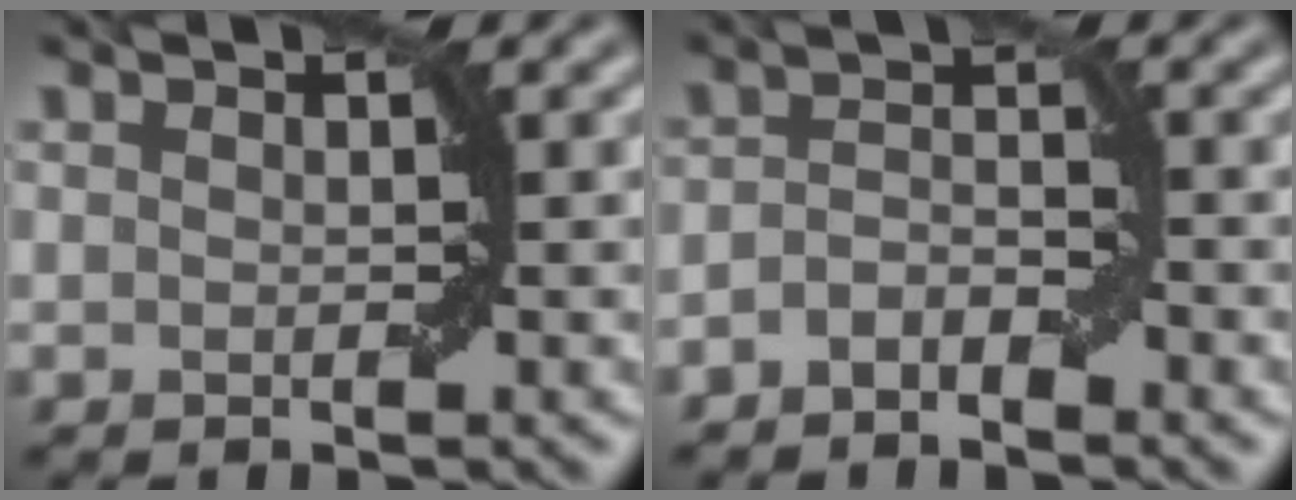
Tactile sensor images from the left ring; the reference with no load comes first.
{"total": 1.8, "force": [-1.3, 0.6, 1.0], "torque": [-0.021, 0.008, -0.028]}